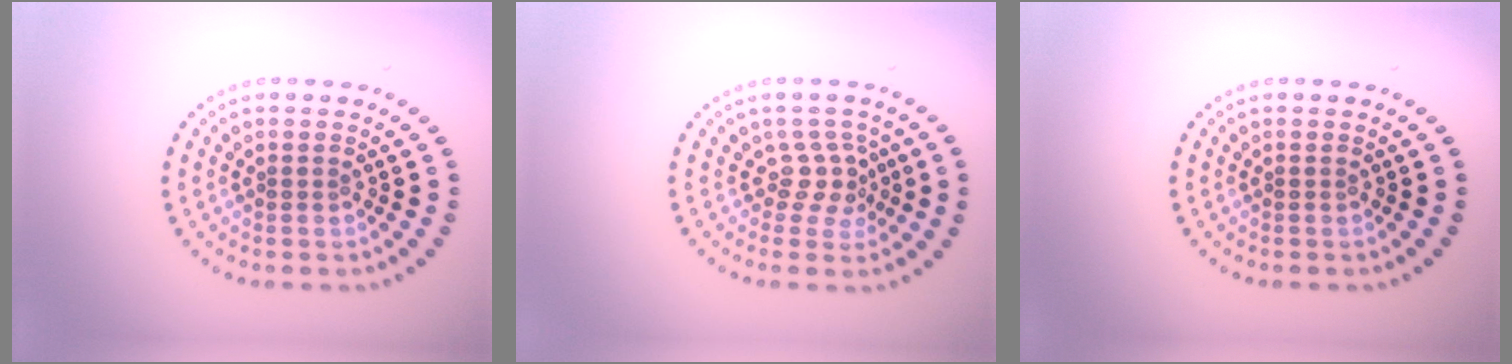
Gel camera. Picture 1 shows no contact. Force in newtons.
{"total": 2.3, "press": 1.6, "slide": 1.7}
{"total": 0.0}